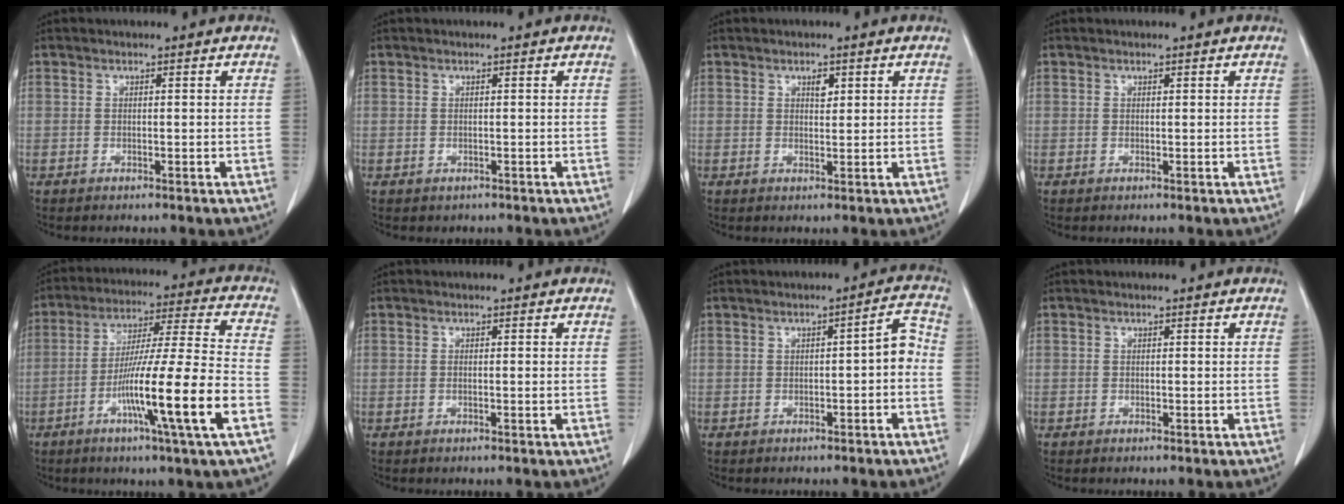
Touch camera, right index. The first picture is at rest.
{"total": 0.7, "force": [-0.3, 0.6, 0.0], "torque": [-0.002, 0.003, -0.002]}
{"total": 1.6, "force": [0.8, 0.8, 1.2], "torque": [-0.016, -0.002, 0.013]}
{"total": 0.0}
{"total": 16.4, "force": [-6.3, -1.3, 15.1], "torque": [-0.268, -0.013, -0.110]}
{"total": 0.6, "force": [-0.1, 0.0, 0.6], "torque": [-0.012, -0.002, 0.000]}
{"total": 3.8, "force": [-0.8, 0.9, 3.6], "torque": [-0.045, 0.019, -0.011]}
{"total": 0.0}